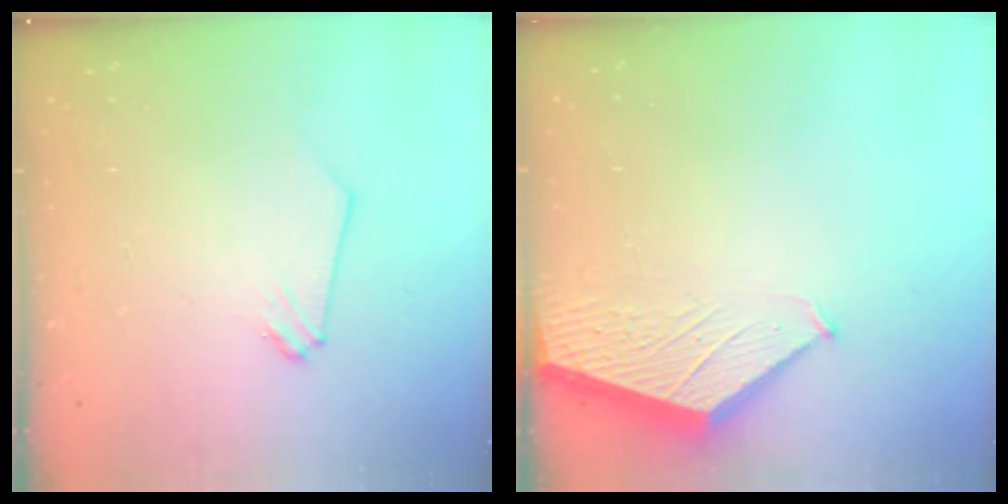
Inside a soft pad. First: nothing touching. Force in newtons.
{"total": 1.4, "press": 1.4, "slide": 0.3}